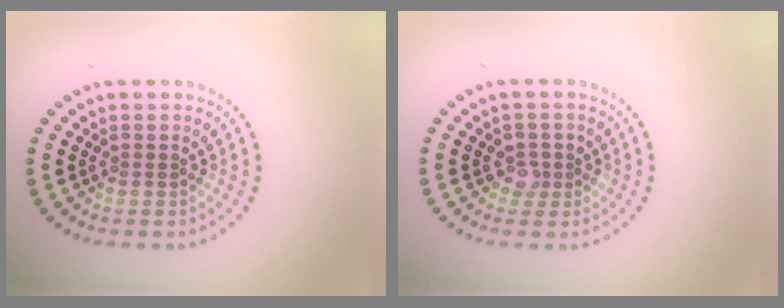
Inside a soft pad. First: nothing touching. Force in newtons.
{"total": 1.6, "press": 1.3, "slide": 0.8}